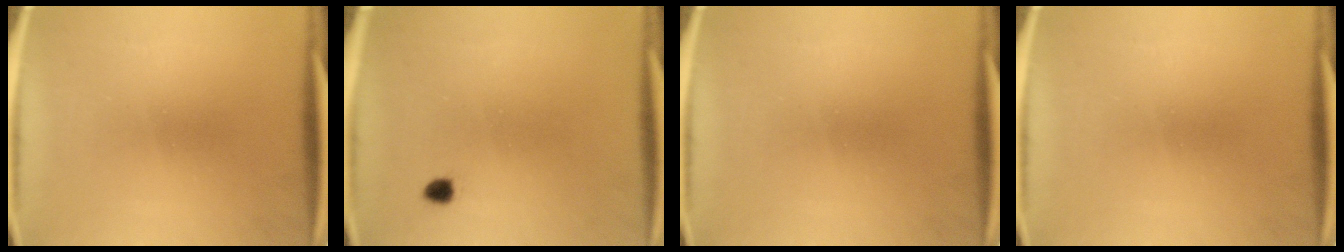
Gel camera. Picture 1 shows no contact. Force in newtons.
{"total": 1.3}
{"total": 0.0}
{"total": 0.0}